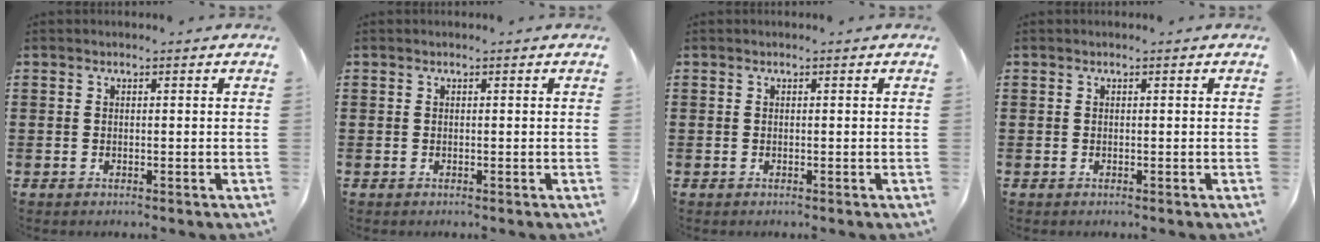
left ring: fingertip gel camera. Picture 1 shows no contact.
{"total": 0.0}
{"total": 0.0}
{"total": 0.0}